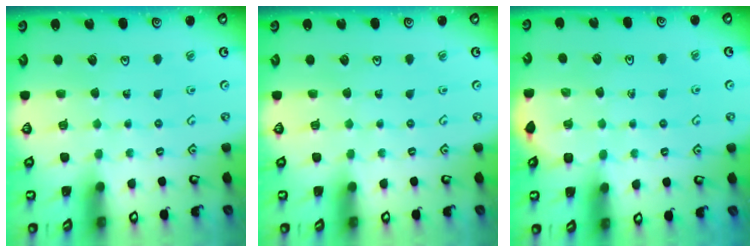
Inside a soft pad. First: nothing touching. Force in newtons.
{"total": 0.0}
{"total": 3.3, "press": 3.0, "slide": 1.5}